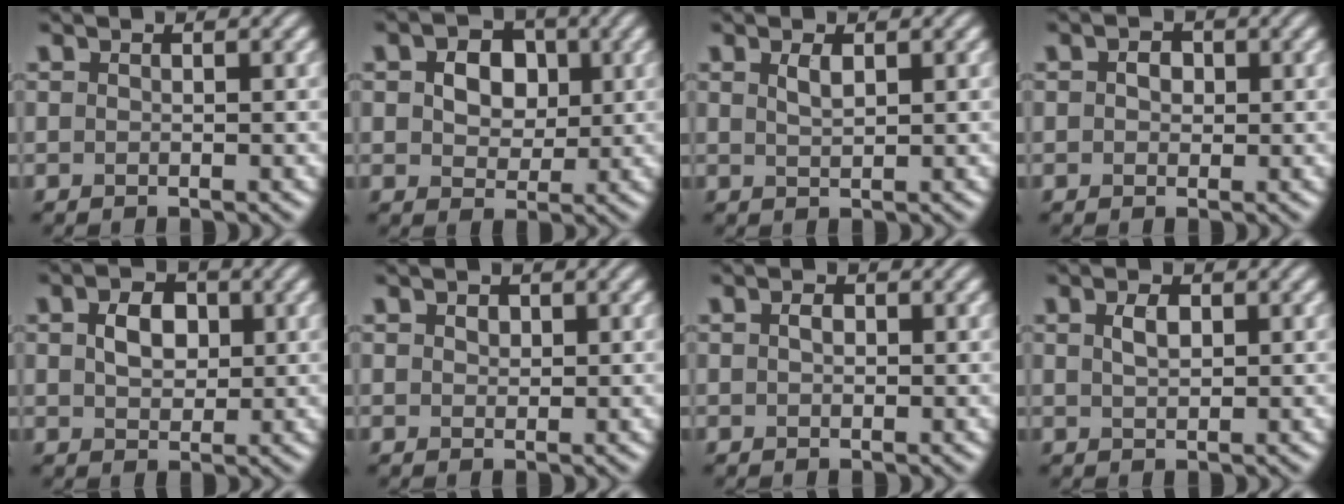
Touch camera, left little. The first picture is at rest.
{"total": 4.7, "force": [1.1, 3.5, 2.9], "torque": [-0.051, 0.007, 0.001]}
{"total": 1.3, "force": [0.7, 0.4, 1.0], "torque": [-0.022, 0.001, 0.015]}
{"total": 1.6, "force": [0.4, 1.3, 1.0], "torque": [-0.012, 0.004, -0.002]}
{"total": 3.2, "force": [0.6, 2.3, 2.2], "torque": [-0.048, 0.004, 0.010]}
{"total": 0.9, "force": [0.5, 0.7, 0.4], "torque": [-0.008, -0.001, 0.006]}
{"total": 0.9, "force": [0.1, 0.6, 0.7], "torque": [-0.014, 0.001, 0.000]}
{"total": 1.7, "force": [0.6, 0.9, 1.4], "torque": [-0.029, 0.002, 0.013]}